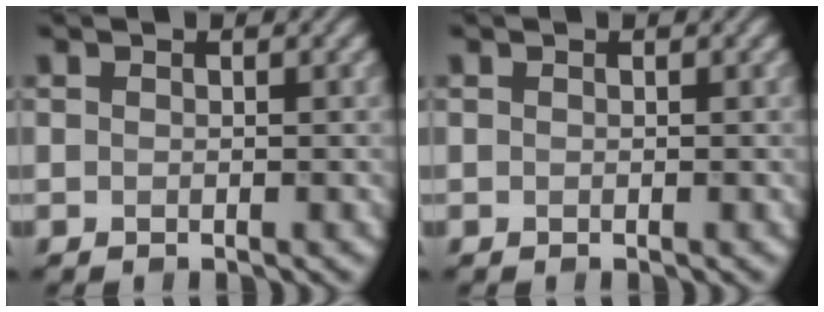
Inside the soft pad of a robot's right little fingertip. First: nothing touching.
{"total": 0.0}